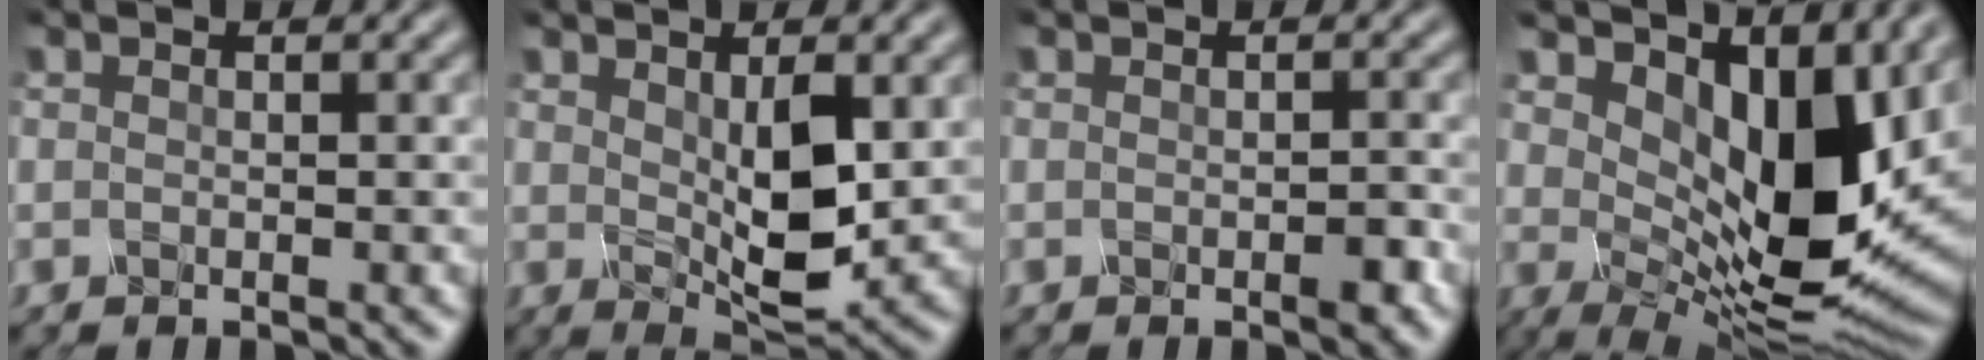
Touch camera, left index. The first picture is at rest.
{"total": 4.4, "force": [0.5, 1.7, 4.1], "torque": [-0.083, -0.010, 0.020]}
{"total": 1.8, "force": [-1.1, 0.3, 1.3], "torque": [-0.027, 0.001, -0.013]}
{"total": 9.6, "force": [4.1, 4.5, 7.4], "torque": [-0.127, -0.015, 0.081]}